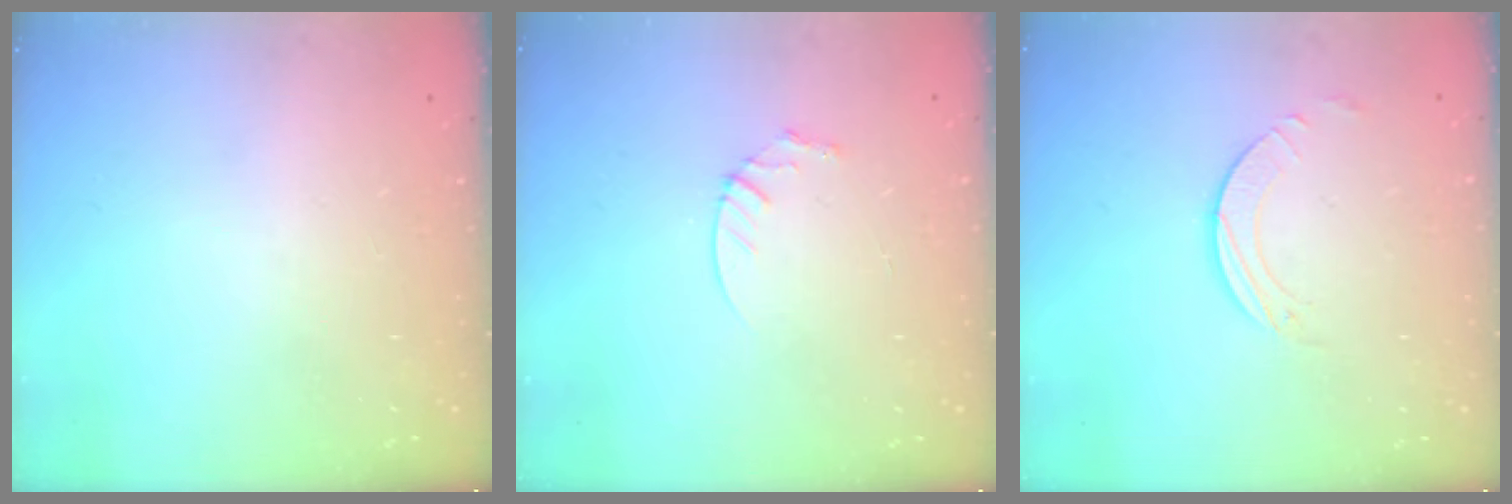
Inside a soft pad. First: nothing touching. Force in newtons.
{"total": 3.6, "press": 3.6, "slide": 0.4}
{"total": 1.9, "press": 1.9, "slide": 0.1}